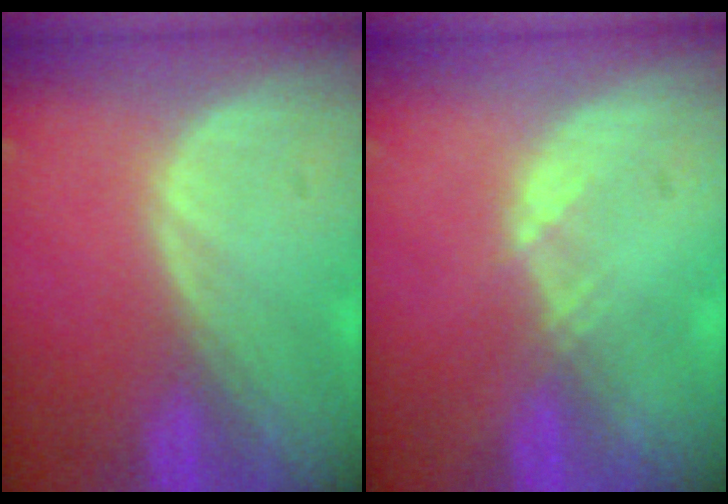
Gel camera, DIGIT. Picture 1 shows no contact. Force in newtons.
{"total": 1.3, "press": 1.1, "slide": 0.7}